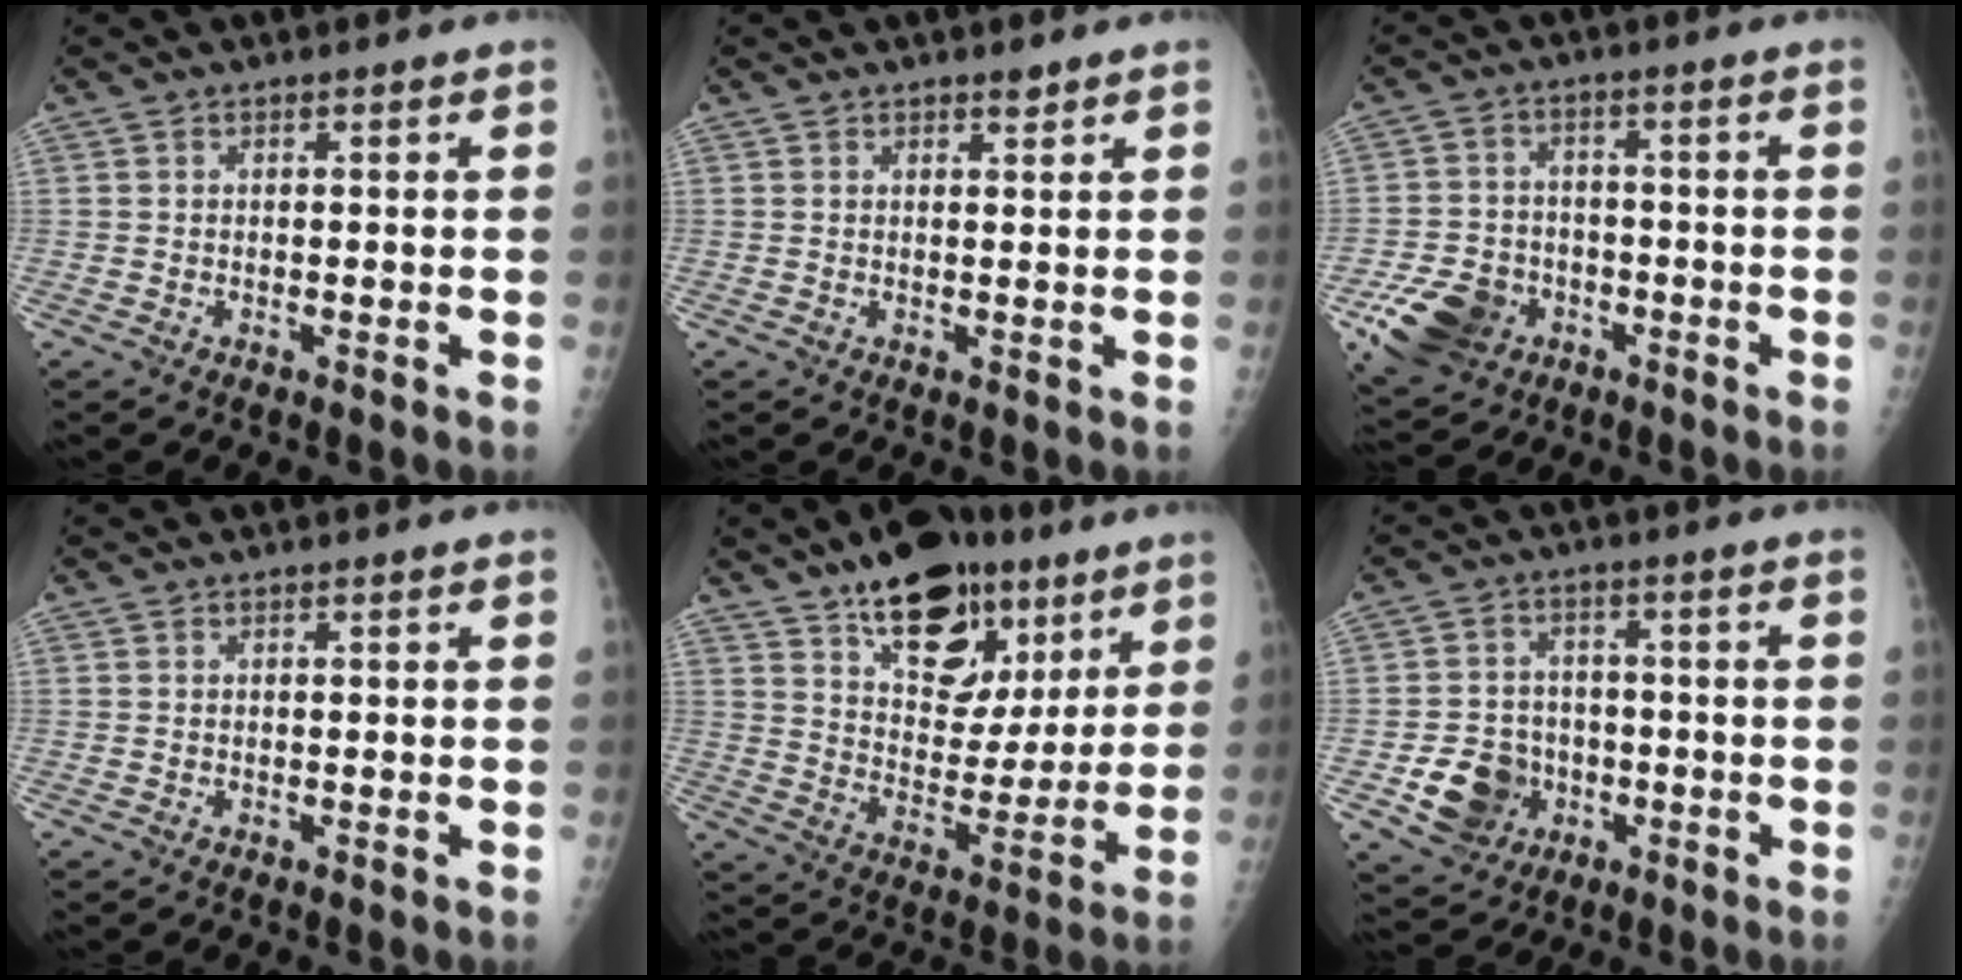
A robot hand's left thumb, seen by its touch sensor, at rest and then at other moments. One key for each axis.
{"total": 1.2, "fx": 1.0, "fy": 0.4, "fz": 0.5, "tx": -0.002, "ty": -0.007, "tz": 0.014}
{"total": 10.7, "fx": -4.8, "fy": 8.2, "fz": 4.8, "tx": -0.075, "ty": 0.020, "tz": -0.079}
{"total": 0.0}
{"total": 20.2, "fx": 12.1, "fy": 11.2, "fz": 11.6, "tx": -0.121, "ty": -0.053, "tz": 0.193}
{"total": 9.5, "fx": -3.0, "fy": 8.2, "fz": 3.8, "tx": -0.037, "ty": 0.016, "tz": -0.043}